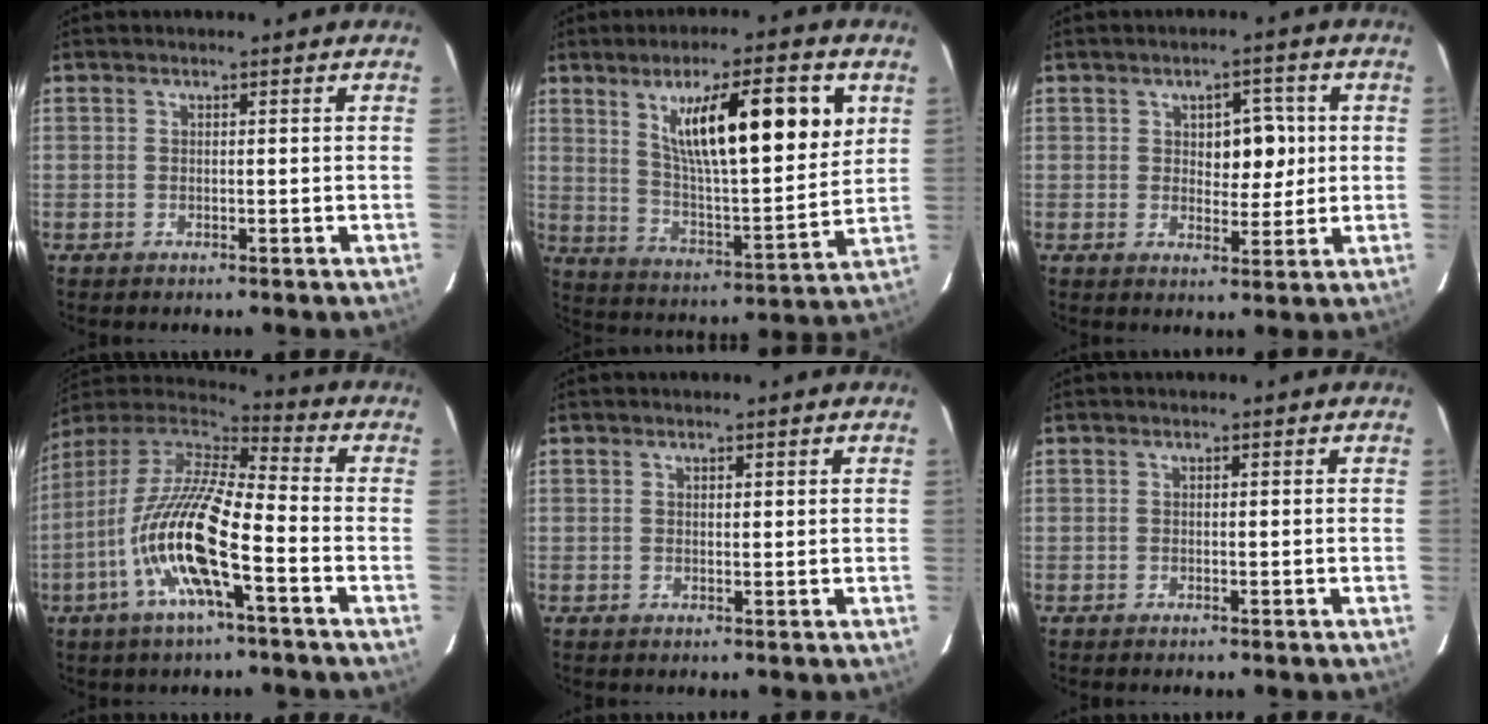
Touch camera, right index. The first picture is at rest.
{"total": 18.2, "force": [7.1, 3.2, 16.5], "torque": [-0.260, 0.001, 0.119]}
{"total": 5.4, "force": [1.0, 3.2, 4.3], "torque": [-0.051, 0.009, 0.020]}
{"total": 16.6, "force": [-5.6, 2.5, 15.4], "torque": [-0.316, -0.003, -0.110]}
{"total": 0.9, "force": [0.6, 0.2, 0.6], "torque": [-0.013, 0.002, 0.010]}
{"total": 0.0}